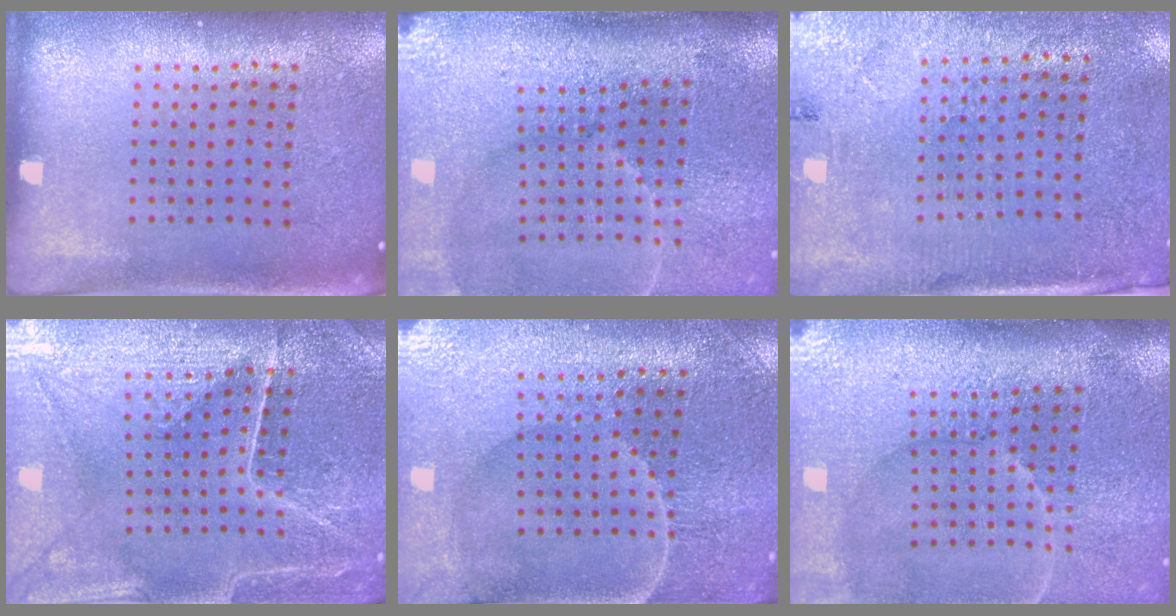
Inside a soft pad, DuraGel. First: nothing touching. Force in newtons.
{"total": 4.7, "press": 3.9, "slide": 2.7}
{"total": 2.7, "press": 2.4, "slide": 1.3}
{"total": 2.7, "press": 2.7, "slide": 0.2}
{"total": 1.5, "press": 1.5, "slide": 0.1}
{"total": 4.5, "press": 3.8, "slide": 2.5}